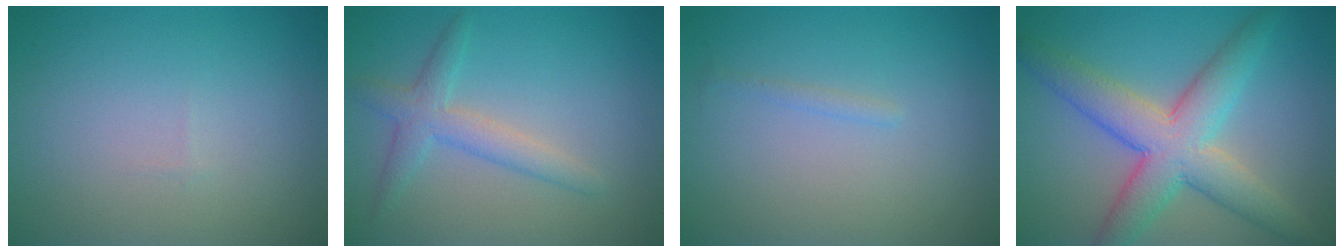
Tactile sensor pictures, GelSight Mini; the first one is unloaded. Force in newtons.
{"total": 3.0, "press": 3.0, "slide": 0.1}
{"total": 0.6, "press": 0.6, "slide": 0.0}
{"total": 7.5, "press": 7.5, "slide": 0.2}